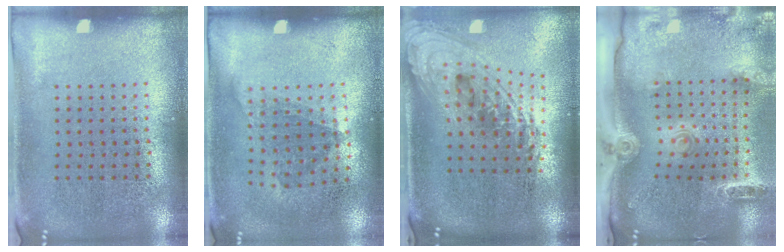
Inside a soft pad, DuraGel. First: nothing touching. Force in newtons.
{"total": 1.2, "press": 0.8, "slide": 0.8}
{"total": 2.3, "press": 1.6, "slide": 1.7}
{"total": 2.8, "press": 2.1, "slide": 1.9}